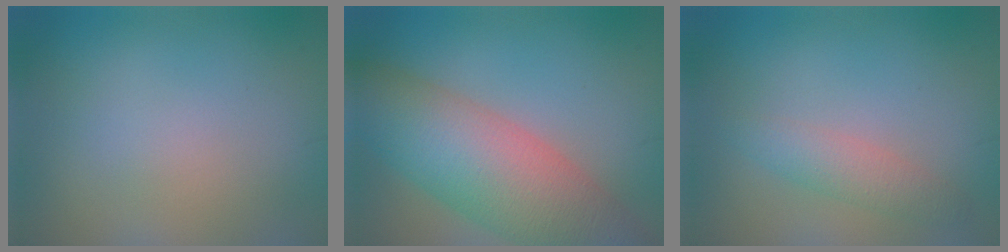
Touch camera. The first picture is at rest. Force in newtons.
{"total": 10.3, "press": 10.2, "slide": 0.6}
{"total": 1.3, "press": 1.3, "slide": 0.3}